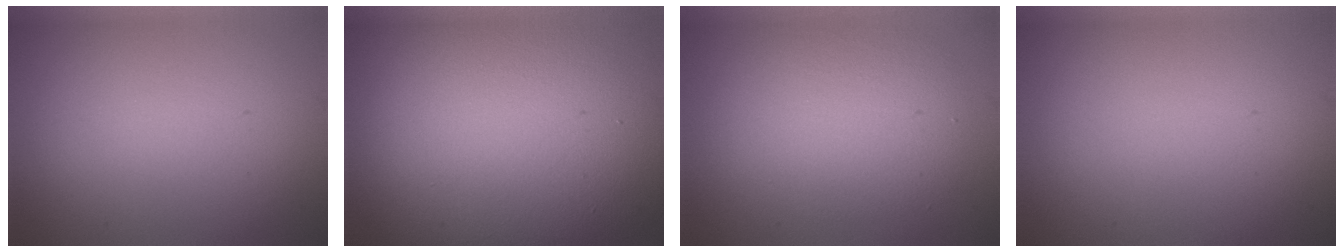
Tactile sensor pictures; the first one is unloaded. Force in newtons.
{"total": 18.3, "press": 18.2, "slide": 1.6}
{"total": 4.6, "press": 4.5, "slide": 0.1}
{"total": 0.0}